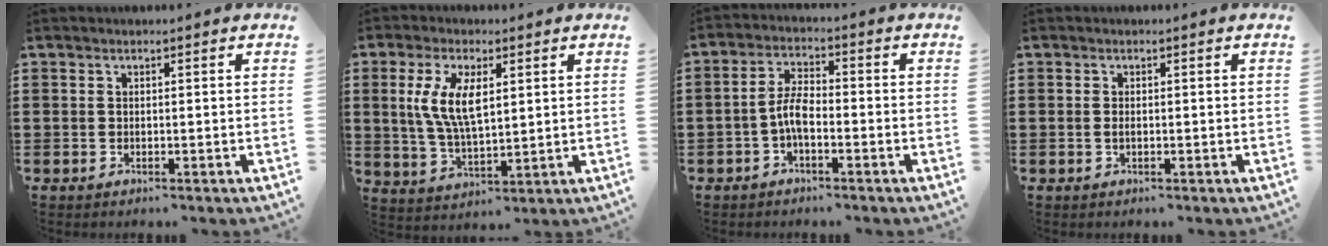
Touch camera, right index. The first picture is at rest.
{"total": 7.9, "force": [1.9, 3.4, 6.9], "torque": [-0.154, 0.004, 0.029]}
{"total": 4.9, "force": [-1.6, 1.9, 4.2], "torque": [-0.095, 0.002, -0.035]}
{"total": 0.7, "force": [-0.1, 0.3, 0.6], "torque": [-0.013, 0.002, -0.003]}